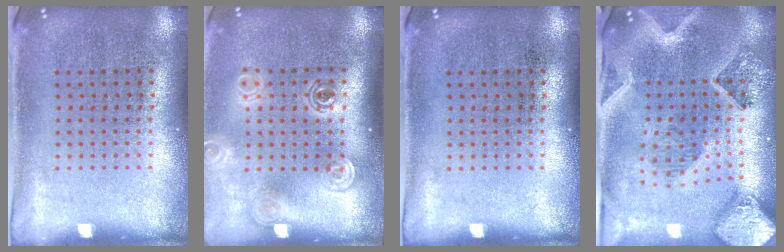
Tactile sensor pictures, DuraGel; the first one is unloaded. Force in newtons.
{"total": 1.9, "press": 1.4, "slide": 1.2}
{"total": 0.0}
{"total": 2.9, "press": 2.6, "slide": 1.4}